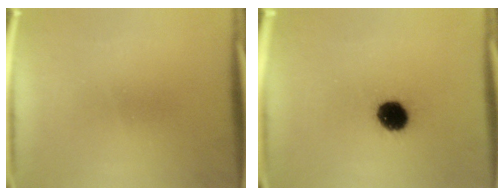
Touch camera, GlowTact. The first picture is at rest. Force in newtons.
{"total": 8.1}